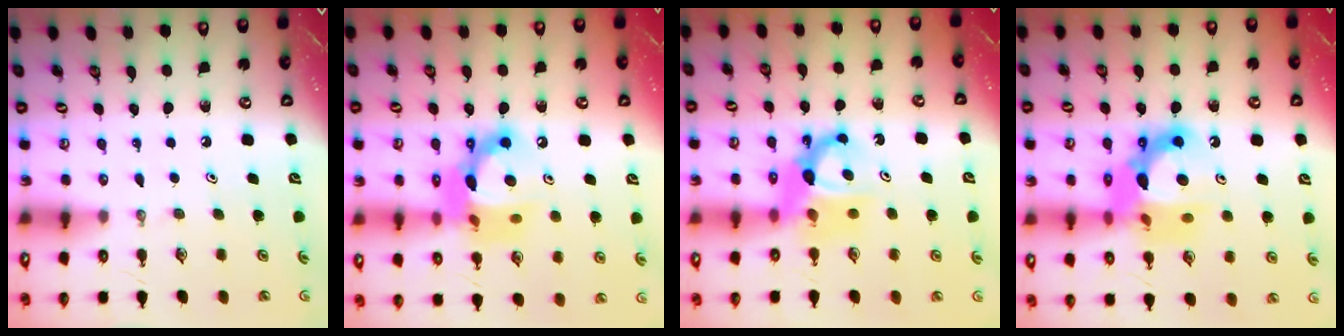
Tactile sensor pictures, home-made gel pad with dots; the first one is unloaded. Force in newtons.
{"total": 15.1, "press": 15.1, "slide": 1.1}
{"total": 9.1, "press": 9.1, "slide": 0.8}
{"total": 16.8, "press": 16.7, "slide": 1.7}